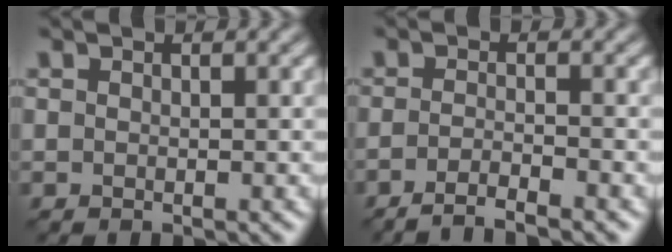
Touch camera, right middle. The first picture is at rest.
{"total": 3.0, "force": [-2.6, -0.5, 1.3], "torque": [-0.024, 0.002, -0.048]}